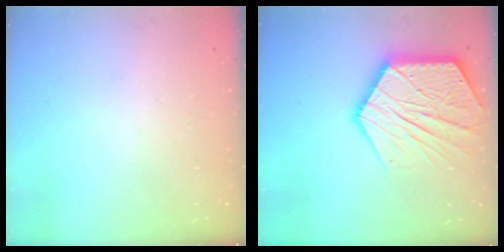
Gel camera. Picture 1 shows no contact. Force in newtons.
{"total": 21.9, "press": 21.9, "slide": 1.4}